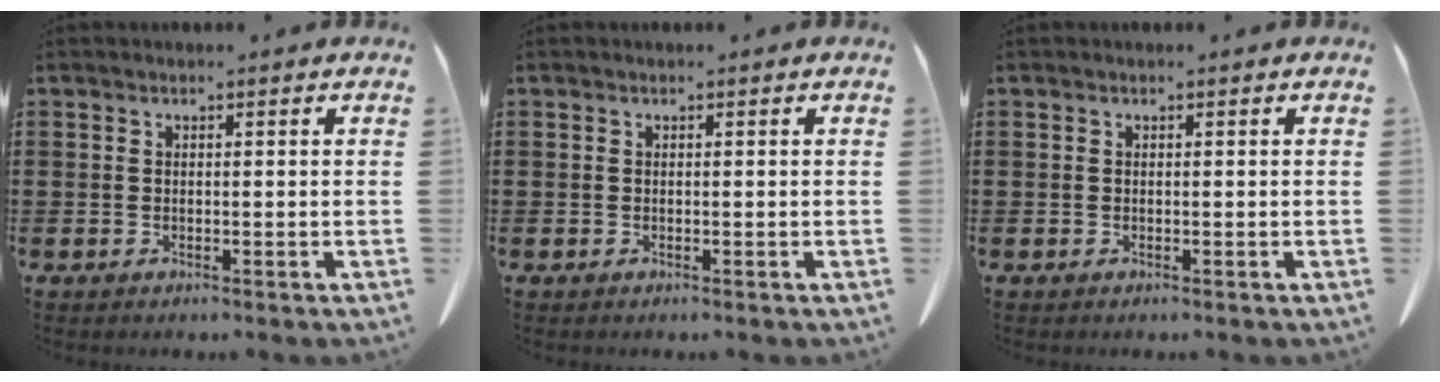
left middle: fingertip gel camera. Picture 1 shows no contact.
{"total": 0.0}
{"total": 0.0}